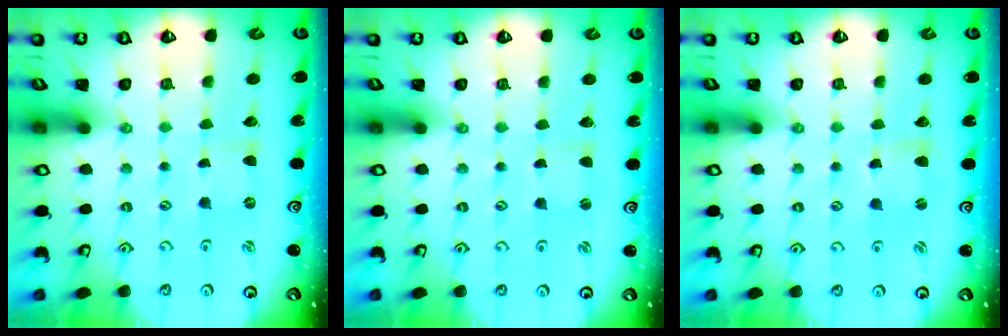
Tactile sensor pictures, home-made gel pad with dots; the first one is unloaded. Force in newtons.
{"total": 1.0, "press": 1.0, "slide": 0.1}
{"total": 2.2, "press": 2.2, "slide": 0.3}